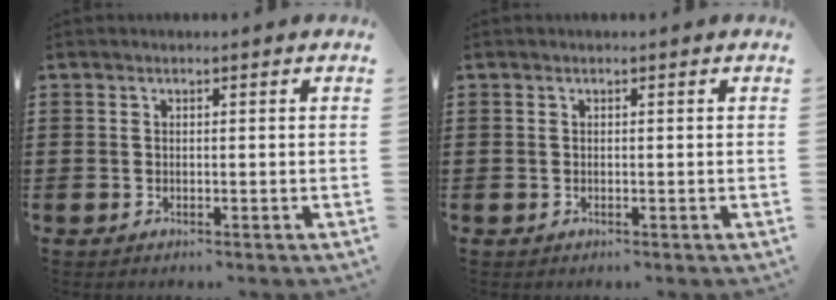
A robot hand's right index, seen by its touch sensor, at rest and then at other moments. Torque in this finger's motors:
{"motor_torque": [0.01, 0.08, 0.02, -0.01]}